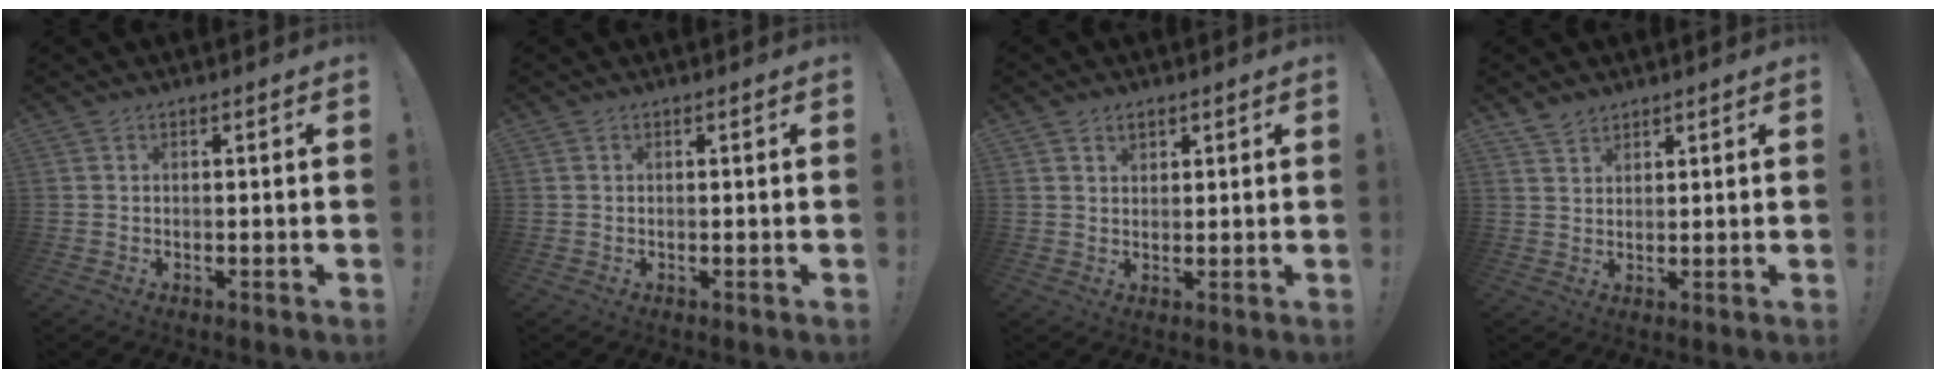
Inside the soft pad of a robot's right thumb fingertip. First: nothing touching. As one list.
[{"total": 0.0}, {"total": 2.4, "force": [1.6, 1.7, 0.8], "torque": [0.005, -0.010, 0.026]}, {"total": 3.6, "force": [3.1, 1.8, 0.6], "torque": [-0.006, -0.020, 0.057]}]